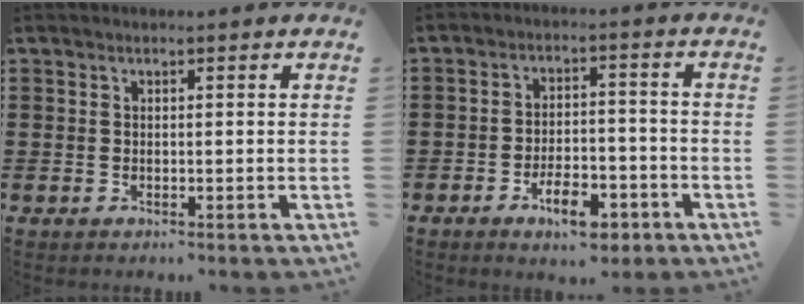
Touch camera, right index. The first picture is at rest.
{"total": 7.3, "force": [-4.4, 3.0, 5.0], "torque": [-0.090, 0.013, -0.079]}